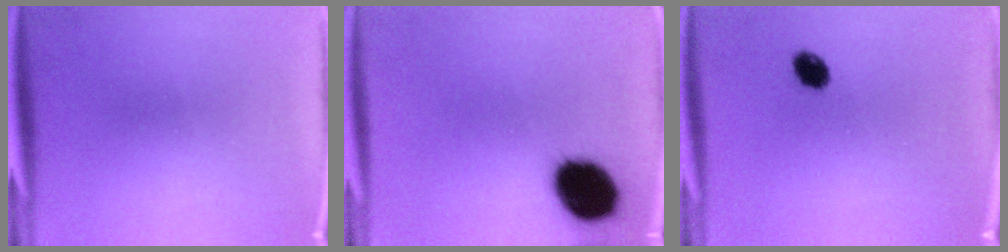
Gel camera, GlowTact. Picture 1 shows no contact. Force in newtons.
{"total": 15.6}
{"total": 4.0}